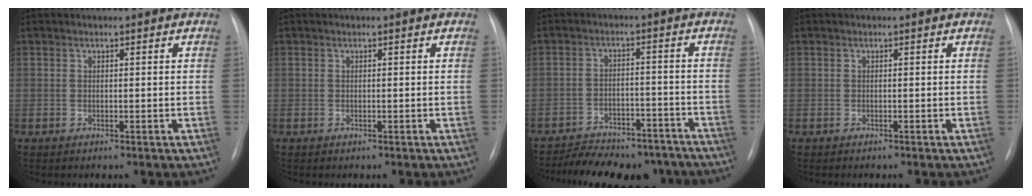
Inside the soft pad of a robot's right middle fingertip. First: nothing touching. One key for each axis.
{"total": 0.0}
{"total": 15.5, "fx": -13.5, "fy": 5.9, "fz": 4.7, "tx": -0.074, "ty": 0.020, "tz": -0.177}
{"total": 1.1, "fx": -1.0, "fy": 0.2, "fz": 0.5, "tx": -0.008, "ty": -0.002, "tz": -0.011}